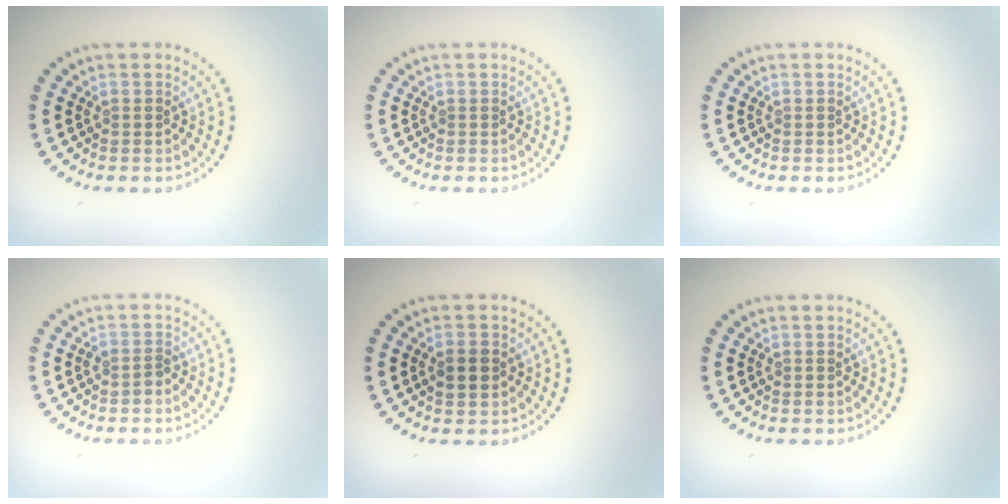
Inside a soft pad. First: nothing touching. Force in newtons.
{"total": 0.0}
{"total": 0.0}
{"total": 1.1, "press": 0.9, "slide": 0.6}
{"total": 2.0, "press": 2.0, "slide": 0.1}
{"total": 0.0}